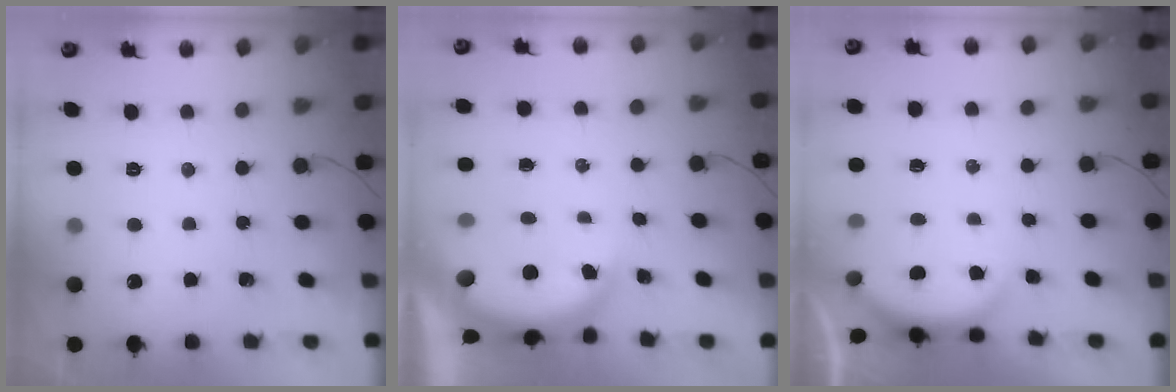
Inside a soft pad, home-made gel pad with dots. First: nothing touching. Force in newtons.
{"total": 4.6, "press": 4.6, "slide": 0.2}
{"total": 2.6, "press": 2.5, "slide": 0.6}